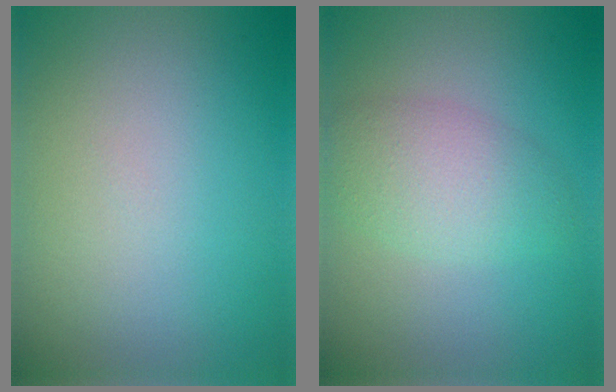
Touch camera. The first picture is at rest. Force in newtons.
{"total": 3.8, "press": 3.8, "slide": 0.1}